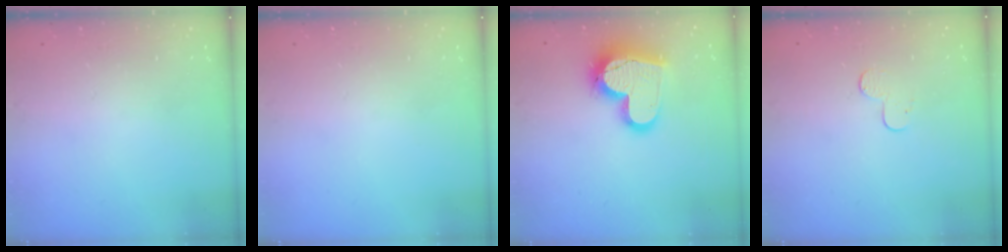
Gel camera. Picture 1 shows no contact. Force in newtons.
{"total": 0.0}
{"total": 17.1, "press": 17.0, "slide": 1.5}
{"total": 4.9, "press": 4.9, "slide": 0.5}